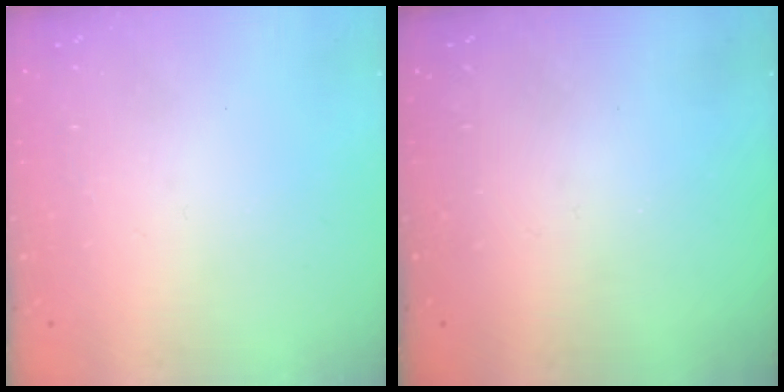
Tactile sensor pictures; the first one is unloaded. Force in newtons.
{"total": 0.0}